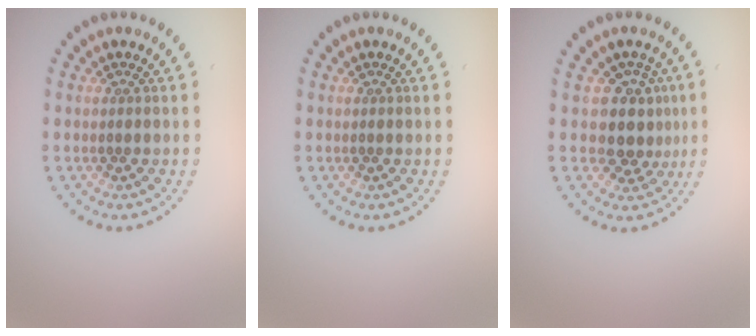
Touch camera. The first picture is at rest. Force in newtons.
{"total": 0.0}
{"total": 3.5, "press": 2.9, "slide": 2.1}